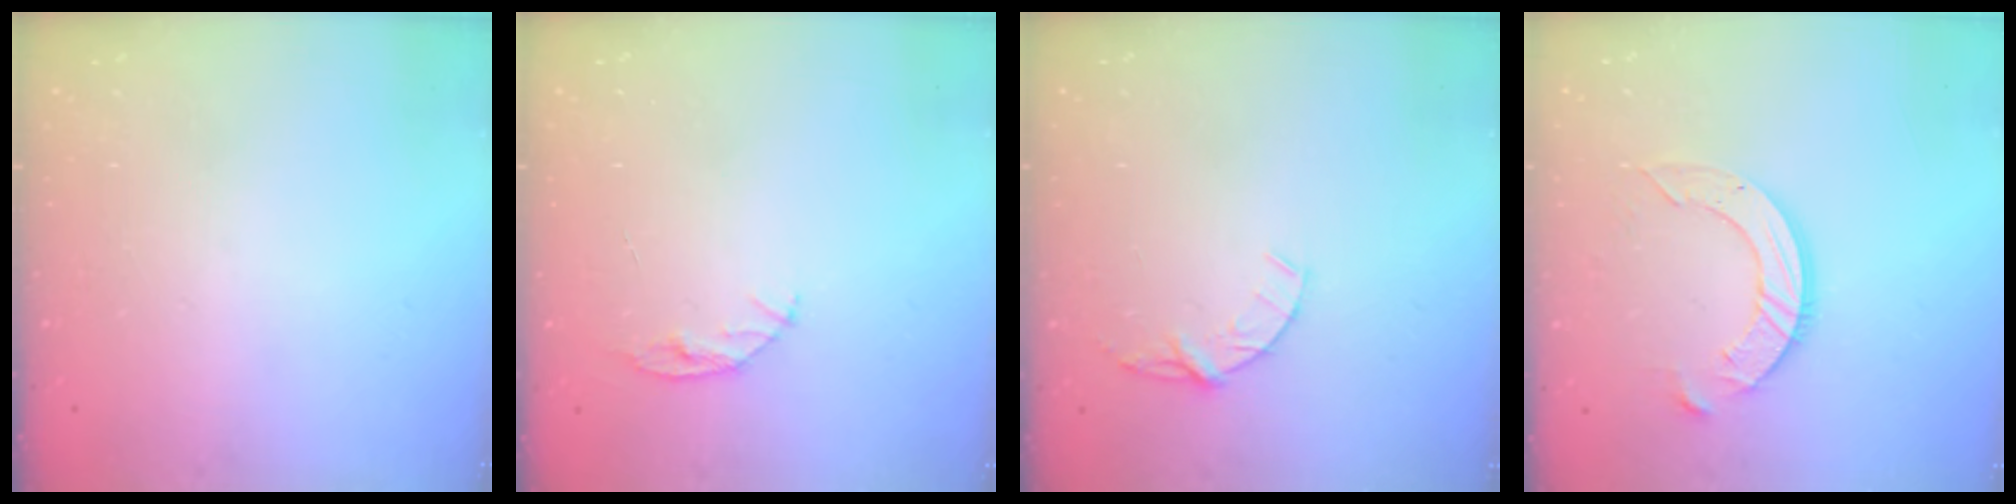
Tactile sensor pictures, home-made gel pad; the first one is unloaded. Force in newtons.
{"total": 4.8, "press": 4.8, "slide": 0.5}
{"total": 4.5, "press": 4.5, "slide": 0.5}
{"total": 10.0, "press": 10.0, "slide": 1.0}